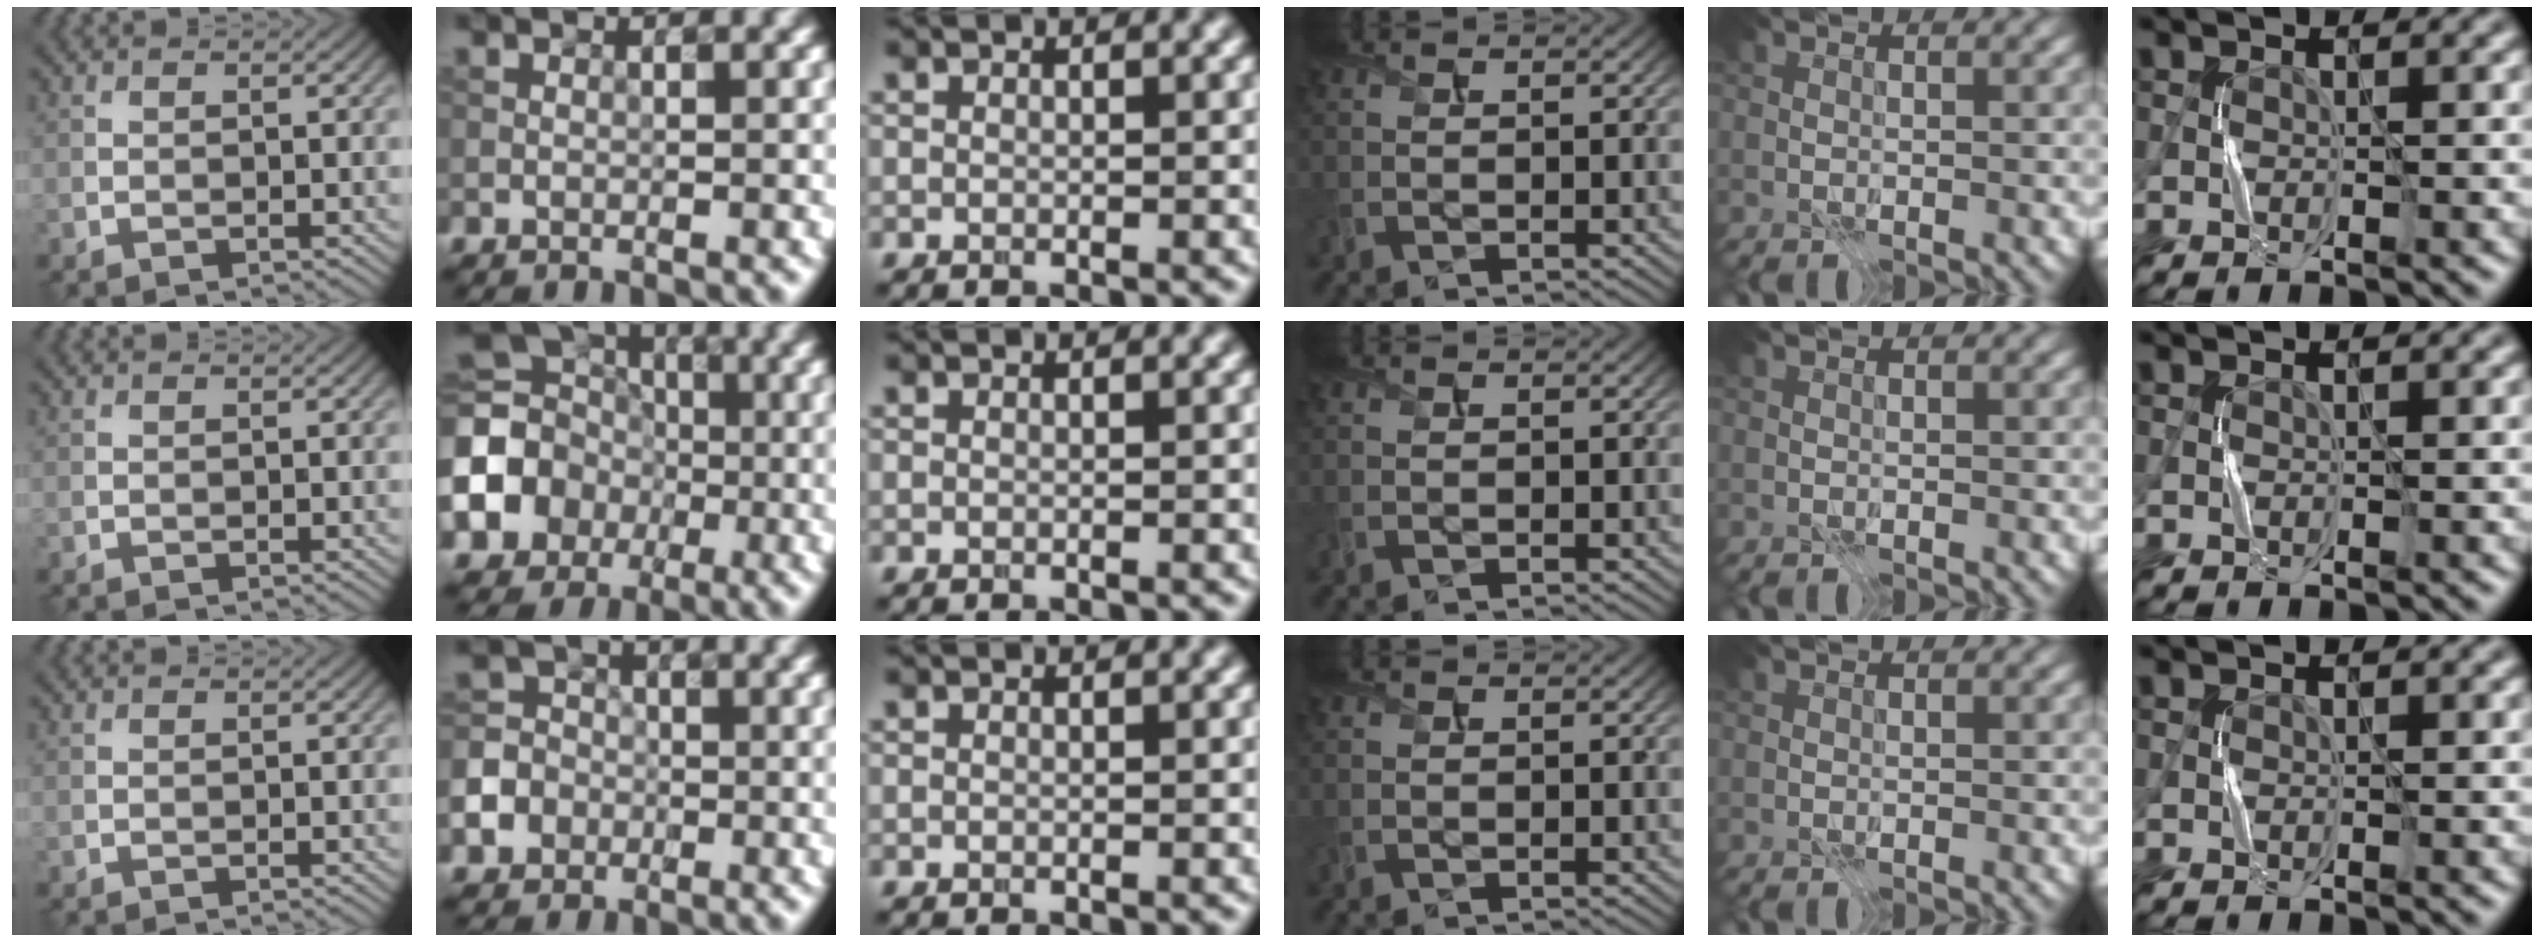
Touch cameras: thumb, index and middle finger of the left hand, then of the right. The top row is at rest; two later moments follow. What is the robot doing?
{"motion": "press", "object": "sticker"}